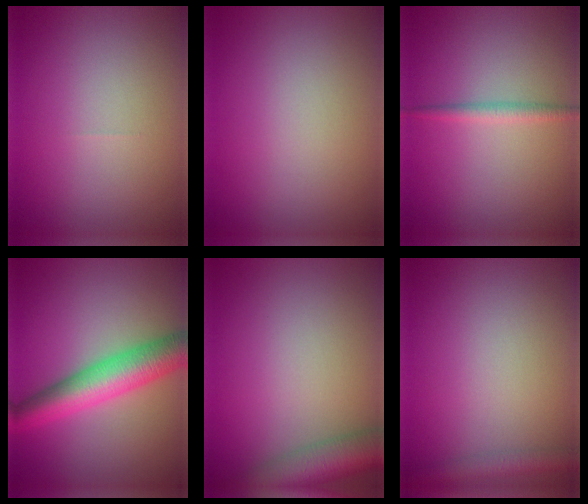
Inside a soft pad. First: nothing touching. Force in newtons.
{"total": 0.0}
{"total": 1.5, "press": 1.5, "slide": 0.1}
{"total": 6.9, "press": 6.9, "slide": 0.0}
{"total": 6.9, "press": 6.9, "slide": 0.4}
{"total": 2.5, "press": 2.5, "slide": 0.1}